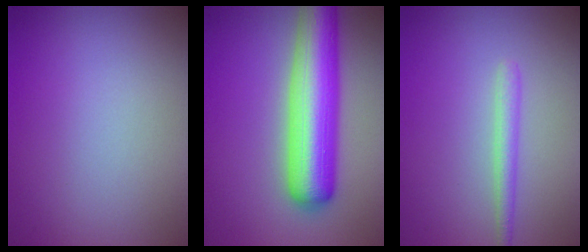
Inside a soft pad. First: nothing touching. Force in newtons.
{"total": 8.7, "press": 8.7, "slide": 0.2}
{"total": 1.6, "press": 1.6, "slide": 0.1}